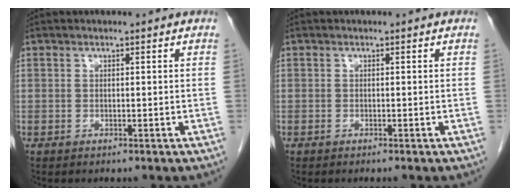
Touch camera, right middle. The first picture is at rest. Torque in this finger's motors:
{"motor_torque": [0.02, -0.01, -0.03, -0.01]}